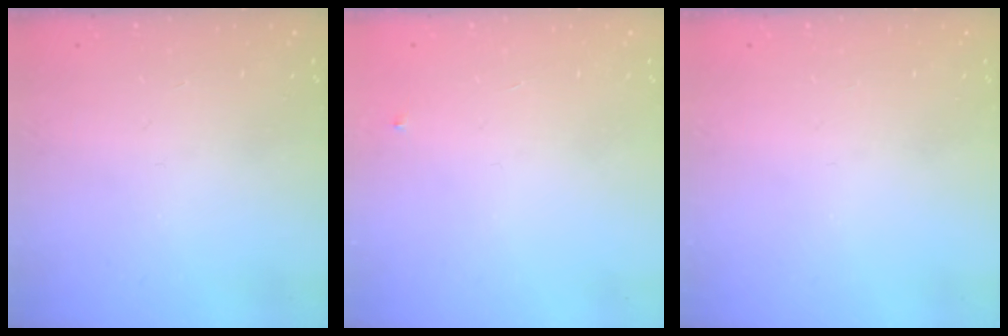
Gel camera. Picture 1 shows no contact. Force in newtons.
{"total": 3.0, "press": 2.9, "slide": 0.4}
{"total": 0.0}